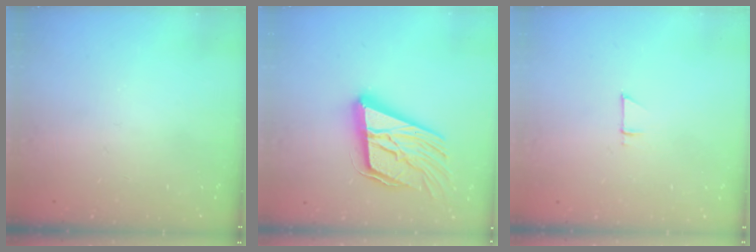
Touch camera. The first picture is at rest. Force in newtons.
{"total": 23.6, "press": 23.1, "slide": 4.9}
{"total": 3.5, "press": 3.4, "slide": 0.4}